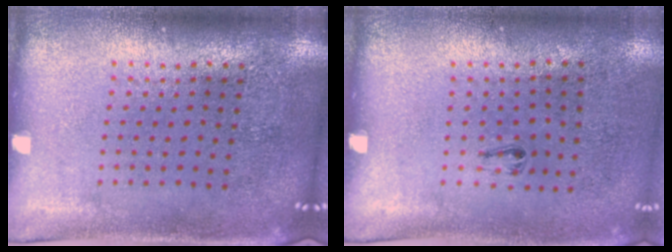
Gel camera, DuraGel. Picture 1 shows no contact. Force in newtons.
{"total": 0.5, "press": 0.3, "slide": 0.5}